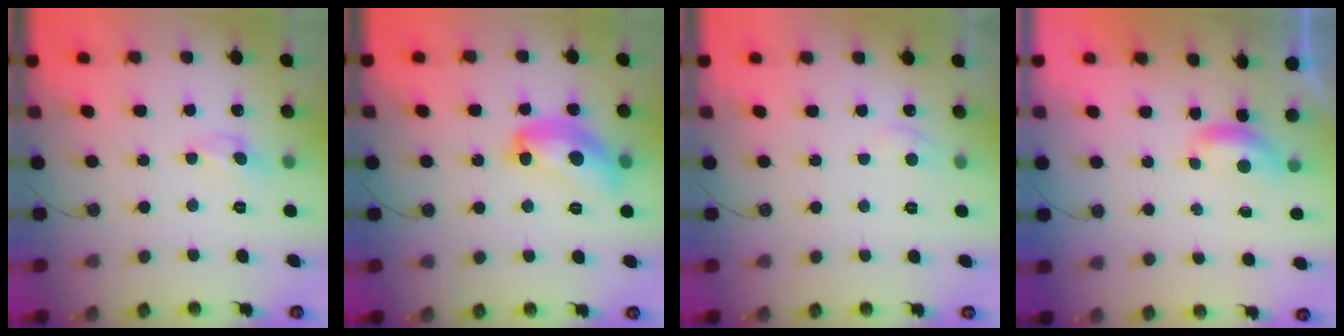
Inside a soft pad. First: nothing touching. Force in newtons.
{"total": 10.8, "press": 10.7, "slide": 0.9}
{"total": 2.2, "press": 2.2, "slide": 0.5}
{"total": 1.6, "press": 1.6, "slide": 0.3}